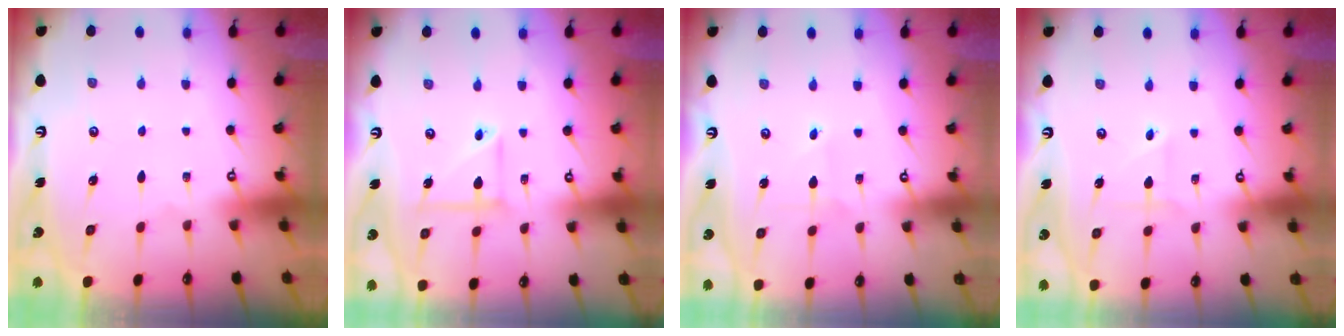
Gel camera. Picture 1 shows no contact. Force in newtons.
{"total": 7.4, "press": 7.4, "slide": 0.5}
{"total": 1.9, "press": 1.9, "slide": 0.1}
{"total": 2.9, "press": 2.9, "slide": 0.3}